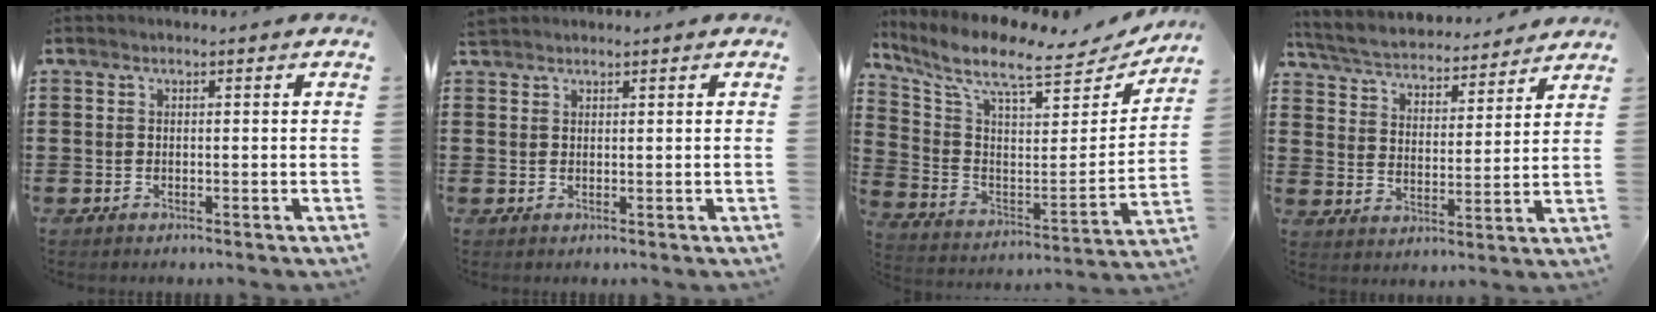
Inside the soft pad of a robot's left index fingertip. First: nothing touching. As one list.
[{"total": 1.2, "force": [1.2, 0.3, 0.1], "torque": [-0.005, 0.001, 0.024]}, {"total": 9.1, "force": [7.6, 1.6, 4.9], "torque": [-0.121, -0.061, 0.123]}, {"total": 4.7, "force": [4.7, 0.4, 0.8], "torque": [-0.041, -0.031, 0.076]}]